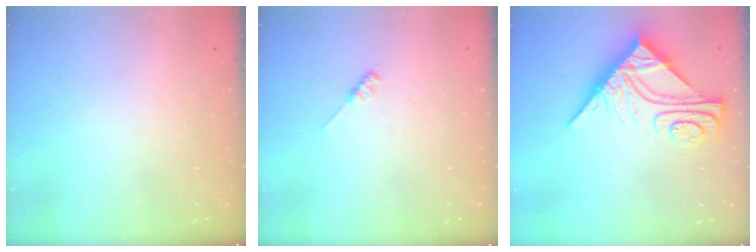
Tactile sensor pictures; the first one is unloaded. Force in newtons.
{"total": 2.6, "press": 2.5, "slide": 0.4}
{"total": 11.7, "press": 11.7, "slide": 1.1}